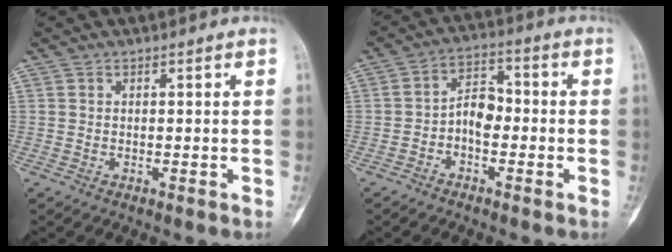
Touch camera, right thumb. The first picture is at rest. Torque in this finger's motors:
{"motor_torque": [0.03, 0.02, 0.08, -0.08, 0.01]}